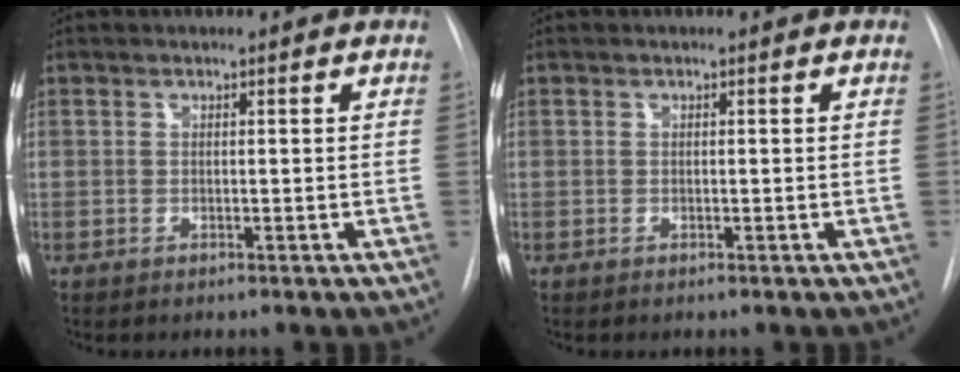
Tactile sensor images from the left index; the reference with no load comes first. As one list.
[{"total": 0.0}]